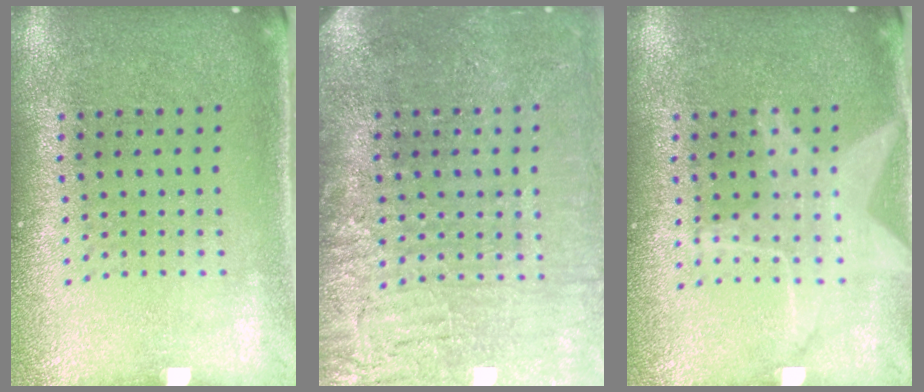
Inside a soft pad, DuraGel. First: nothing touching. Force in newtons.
{"total": 3.8, "press": 3.5, "slide": 1.3}
{"total": 1.5, "press": 1.5, "slide": 0.2}